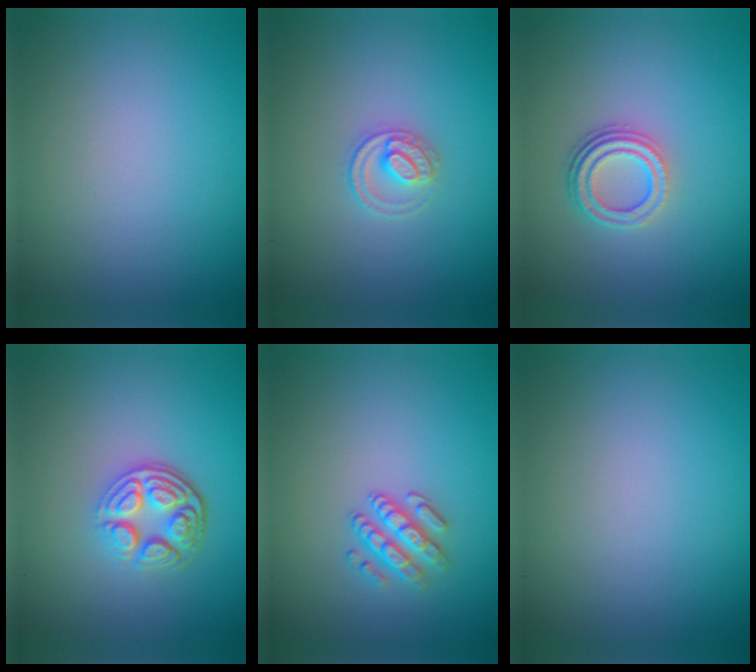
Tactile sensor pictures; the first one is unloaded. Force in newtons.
{"total": 2.2, "press": 2.2, "slide": 0.2}
{"total": 3.3, "press": 2.4, "slide": 2.2}
{"total": 4.7, "press": 3.4, "slide": 3.1}
{"total": 2.5, "press": 2.4, "slide": 0.6}
{"total": 0.0}